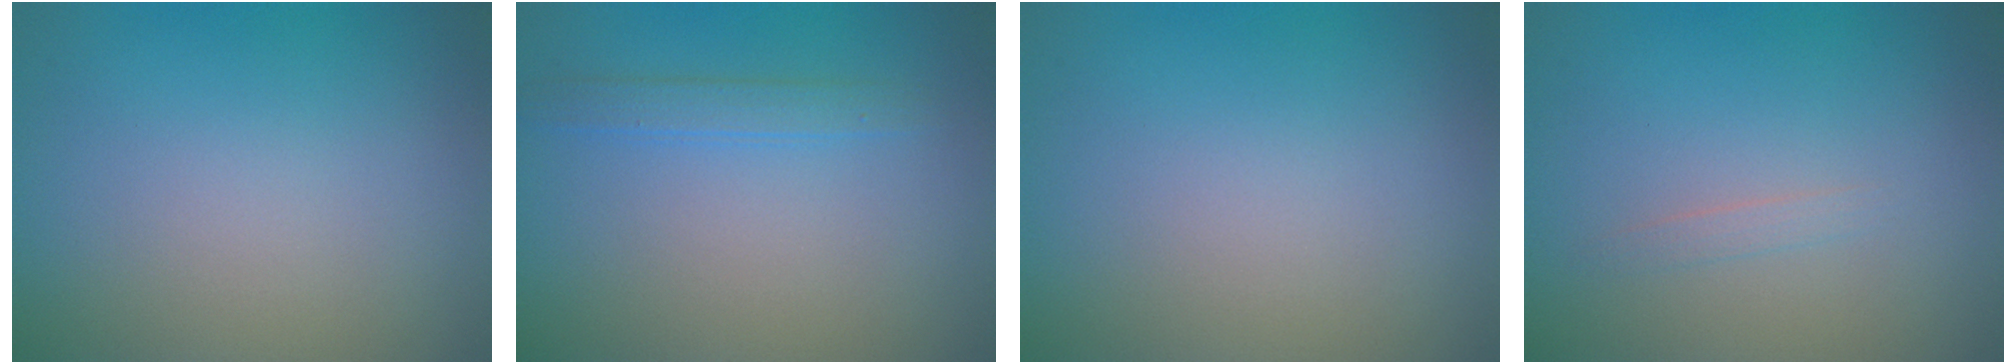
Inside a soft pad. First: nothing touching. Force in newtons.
{"total": 1.5, "press": 1.5, "slide": 0.1}
{"total": 0.0}
{"total": 0.7, "press": 0.7, "slide": 0.1}